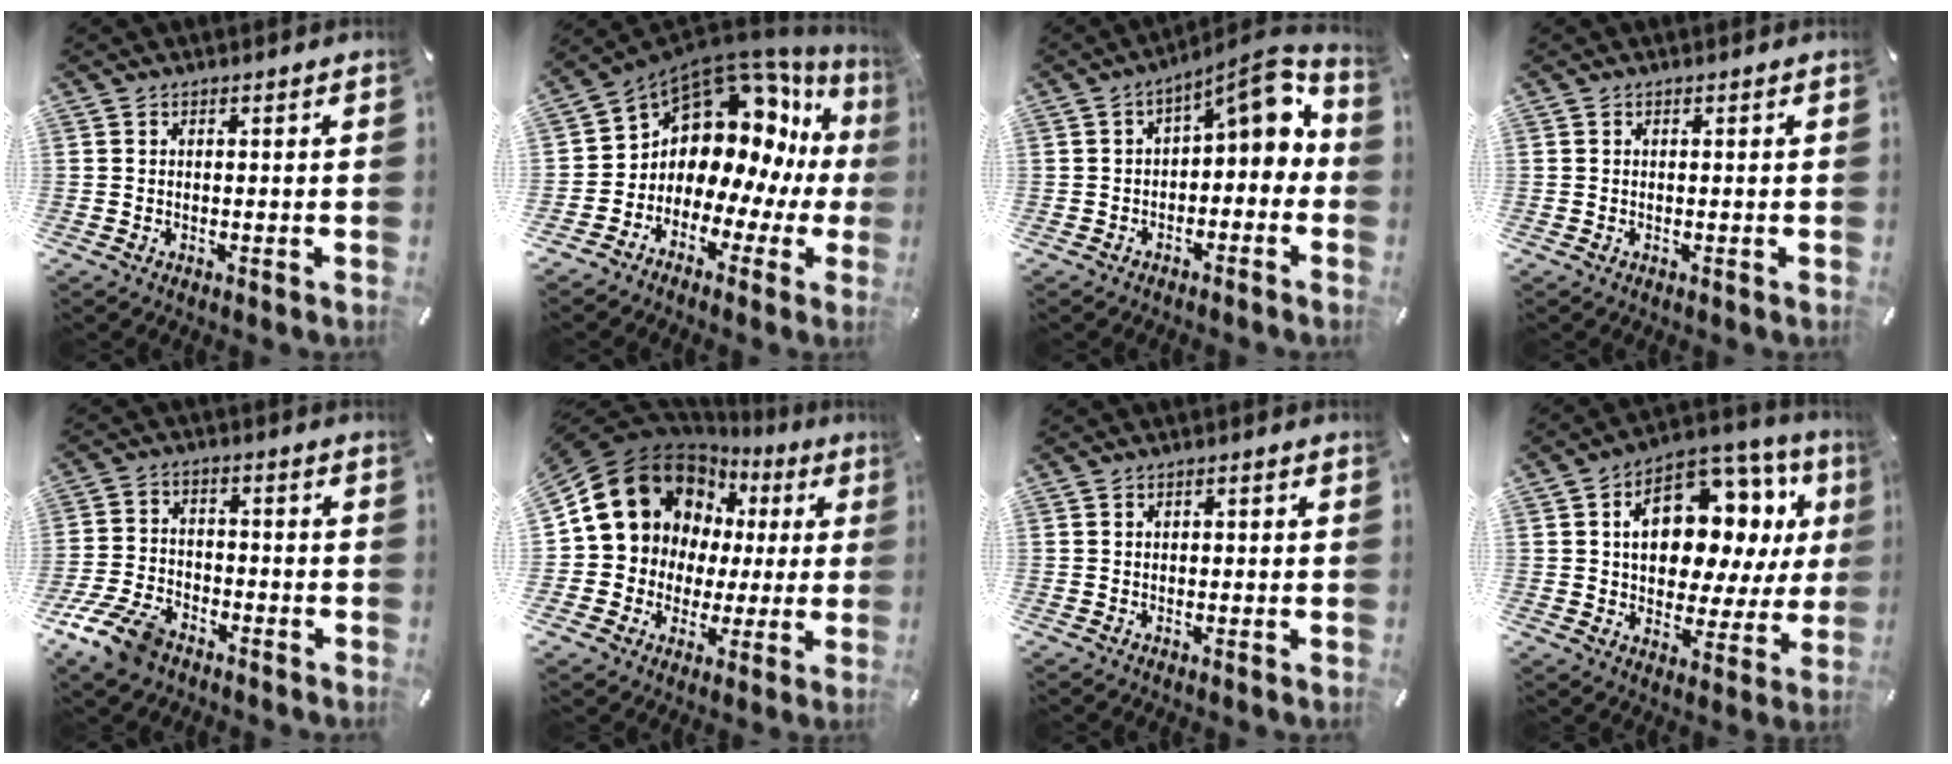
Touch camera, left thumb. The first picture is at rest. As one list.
[{"total": 13.2, "force": [6.2, 10.0, 6.0], "torque": [-0.105, -0.084, 0.119]}, {"total": 8.1, "force": [3.1, 3.2, 6.8], "torque": [-0.089, -0.038, 0.043]}, {"total": 0.0}, {"total": 10.2, "force": [-6.7, 5.8, 5.1], "torque": [-0.108, 0.036, -0.124]}, {"total": 16.1, "force": [7.8, 13.1, 5.3], "torque": [-0.100, -0.053, 0.157]}, {"total": 0.9, "force": [-0.1, 0.6, 0.7], "torque": [-0.012, 0.004, -0.003]}, {"total": 17.6, "force": [5.8, 11.6, 11.9], "torque": [-0.177, -0.032, 0.102]}]